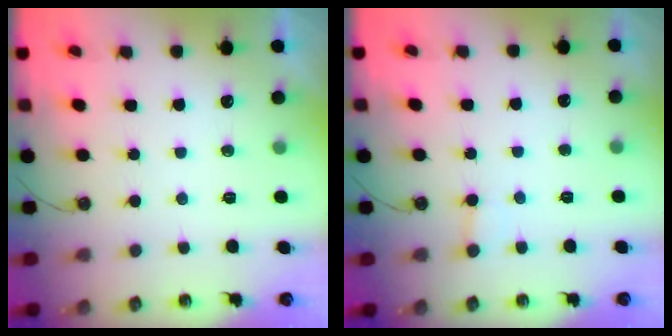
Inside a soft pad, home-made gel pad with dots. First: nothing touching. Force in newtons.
{"total": 2.1, "press": 2.1, "slide": 0.2}